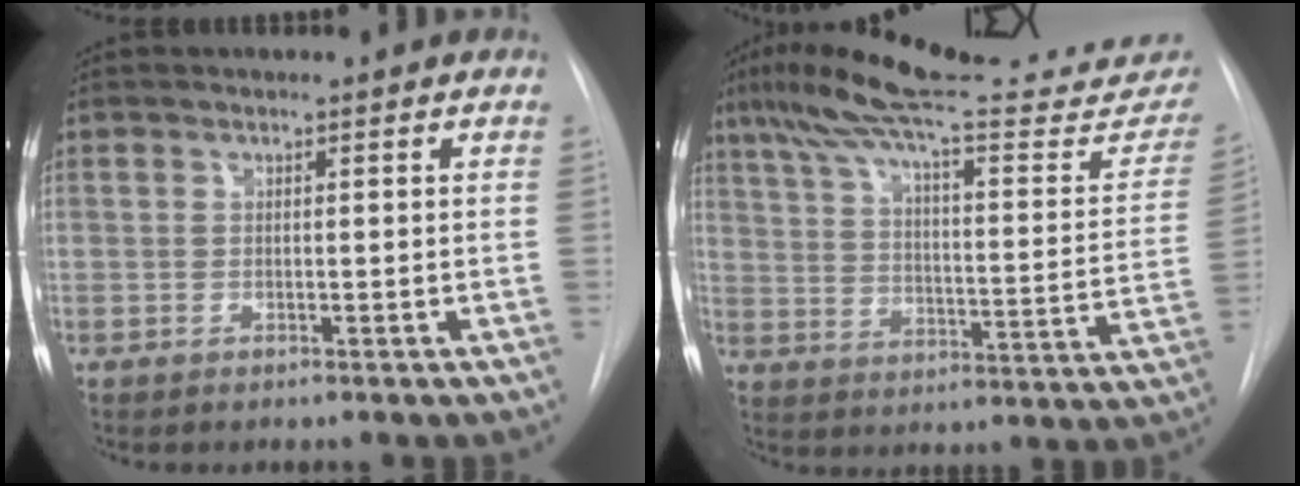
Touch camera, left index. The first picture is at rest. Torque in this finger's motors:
{"motor_torque": [0.23, -0.51, 0.20, 0.08]}